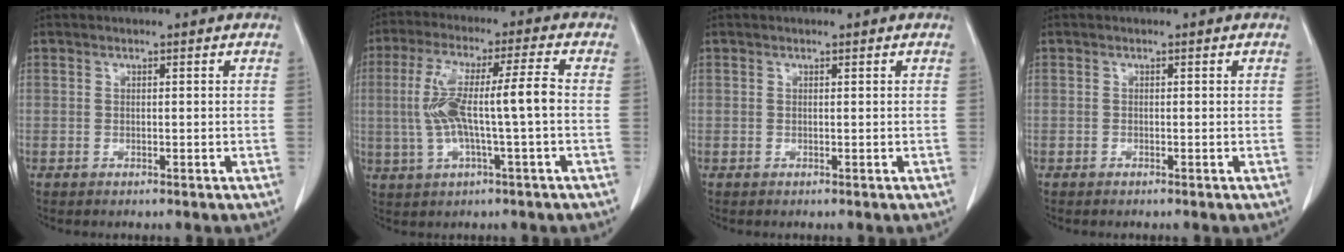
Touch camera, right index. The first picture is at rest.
{"total": 10.6, "force": [-0.4, 0.8, 10.5], "torque": [-0.208, 0.024, -0.005]}
{"total": 0.0}
{"total": 0.0}